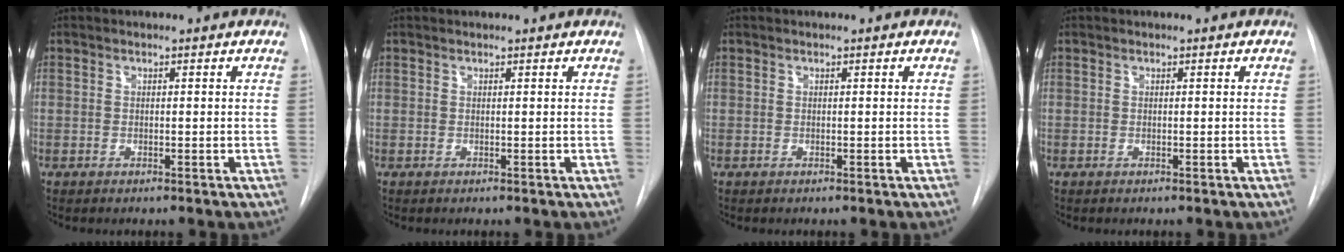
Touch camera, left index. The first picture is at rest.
{"total": 1.1, "force": [1.1, 0.0, 0.2], "torque": [-0.007, 0.015, 0.016]}
{"total": 0.0}
{"total": 0.0}